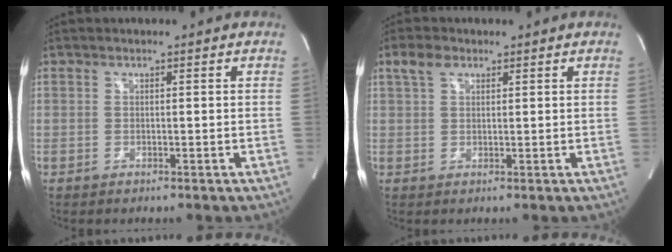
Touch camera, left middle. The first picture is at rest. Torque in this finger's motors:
{"motor_torque": [0.35, -0.09, -0.03, 0.00]}